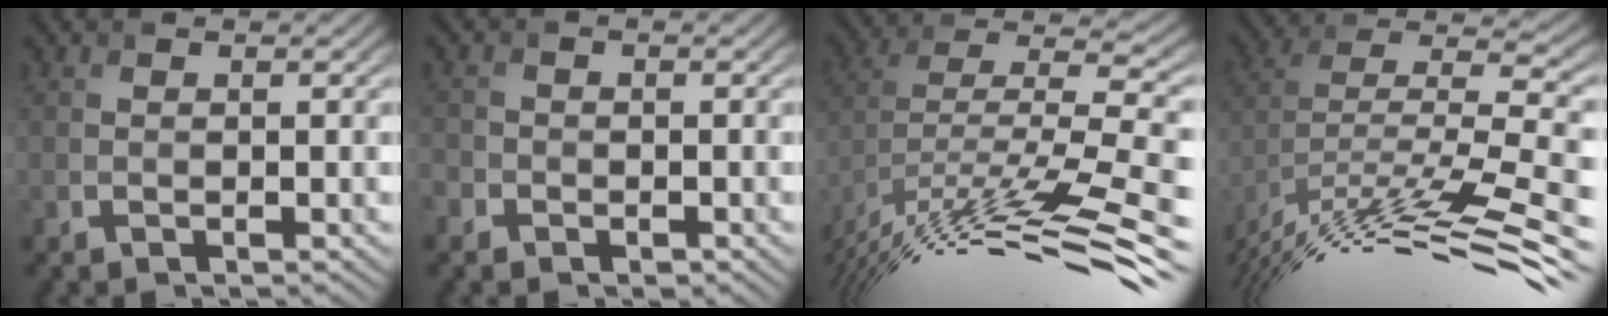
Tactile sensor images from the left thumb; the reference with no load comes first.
{"total": 1.8, "force": [-1.2, 1.3, 0.1], "torque": [0.000, -0.002, -0.031]}
{"total": 14.1, "force": [-6.2, 3.3, 12.2], "torque": [-0.236, 0.022, -0.112]}
{"total": 15.1, "force": [-7.8, 3.3, 12.5], "torque": [-0.231, 0.028, -0.134]}